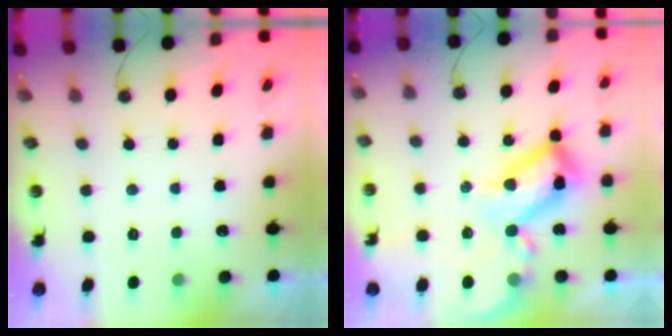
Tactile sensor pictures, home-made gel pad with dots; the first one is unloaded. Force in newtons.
{"total": 19.9, "press": 19.8, "slide": 2.3}